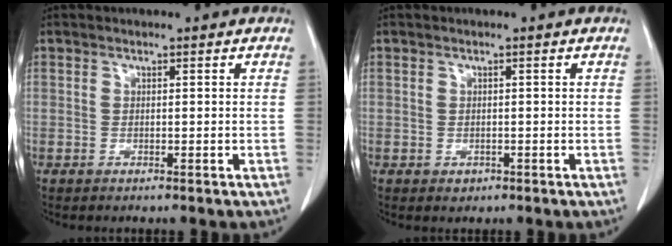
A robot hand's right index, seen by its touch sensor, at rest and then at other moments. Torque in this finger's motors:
{"motor_torque": [-0.05, -0.01, -0.13, -0.05]}